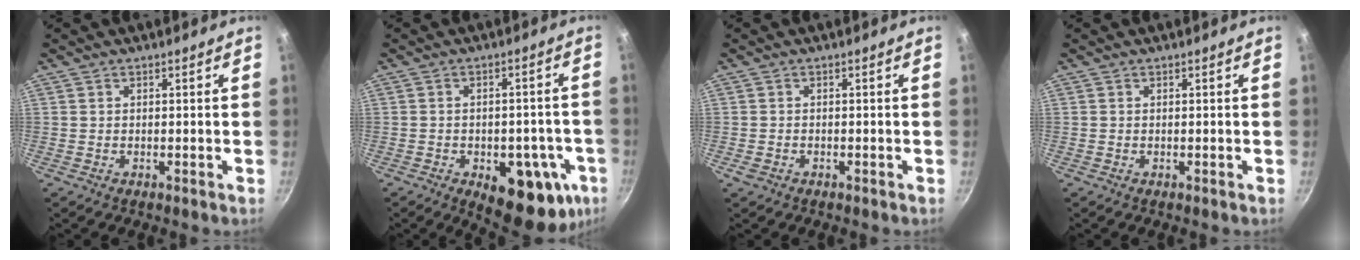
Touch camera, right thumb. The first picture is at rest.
{"total": 17.0, "force": [-6.3, 8.8, 13.1], "torque": [-0.117, 0.008, -0.074]}
{"total": 1.3, "force": [-0.6, 0.9, 0.7], "torque": [-0.016, 0.003, -0.010]}
{"total": 0.0}